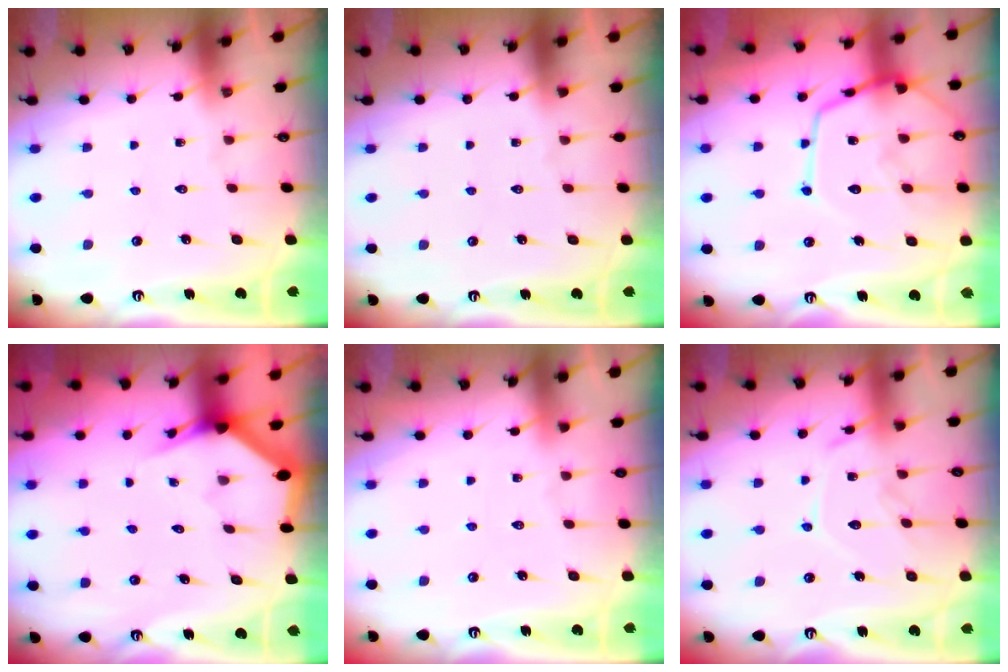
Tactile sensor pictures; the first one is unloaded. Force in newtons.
{"total": 0.0}
{"total": 15.6, "press": 15.6, "slide": 1.4}
{"total": 3.0, "press": 3.0, "slide": 0.0}
{"total": 3.4, "press": 3.4, "slide": 0.5}
{"total": 11.4, "press": 11.4, "slide": 0.5}